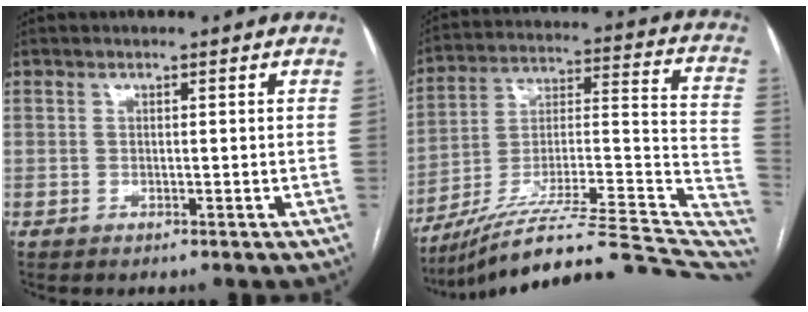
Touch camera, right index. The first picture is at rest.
{"total": 30.8, "force": [-25.9, 3.4, 16.4], "torque": [-0.164, 0.006, -0.377]}